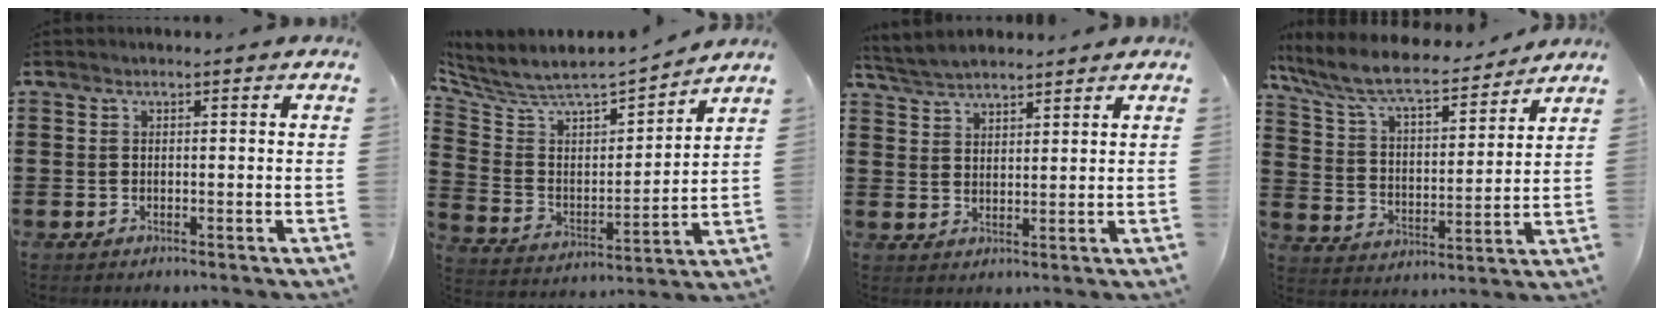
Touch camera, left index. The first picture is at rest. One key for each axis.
{"total": 5.6, "fx": 5.2, "fy": 1.4, "fz": 1.7, "tx": -0.064, "ty": -0.049, "tz": 0.083}
{"total": 3.9, "fx": 3.8, "fy": 0.8, "fz": 0.7, "tx": -0.028, "ty": -0.006, "tz": 0.070}
{"total": 9.1, "fx": 7.9, "fy": 1.4, "fz": 4.4, "tx": -0.115, "ty": -0.044, "tz": 0.133}